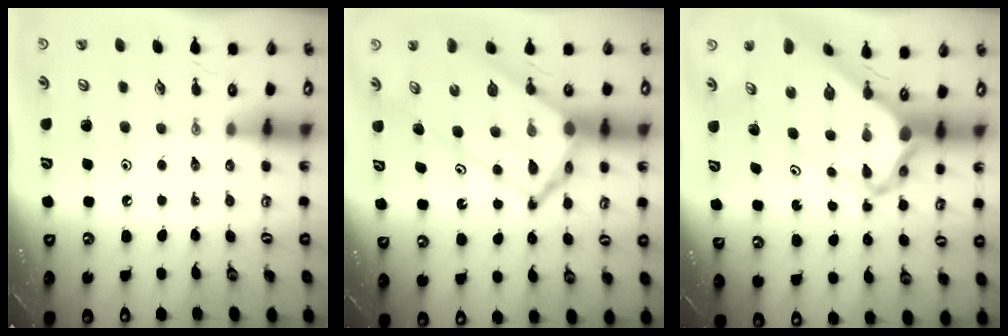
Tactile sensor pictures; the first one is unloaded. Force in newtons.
{"total": 19.7, "press": 19.6, "slide": 1.6}
{"total": 8.2, "press": 8.2, "slide": 0.4}